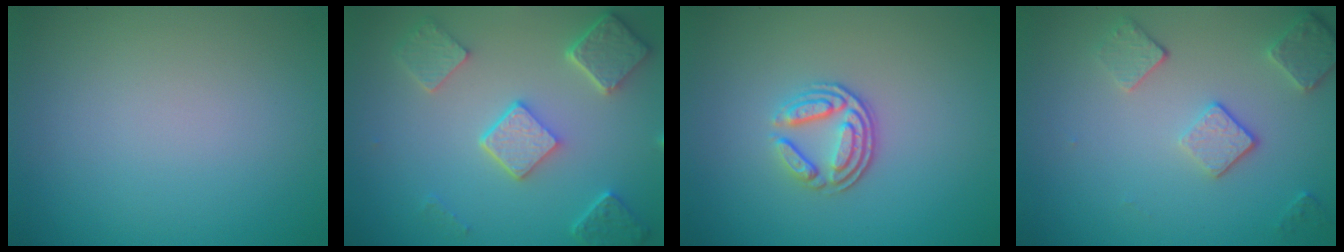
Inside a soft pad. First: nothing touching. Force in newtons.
{"total": 5.3, "press": 4.2, "slide": 3.3}
{"total": 3.4, "press": 2.5, "slide": 2.2}
{"total": 3.6, "press": 2.8, "slide": 2.2}